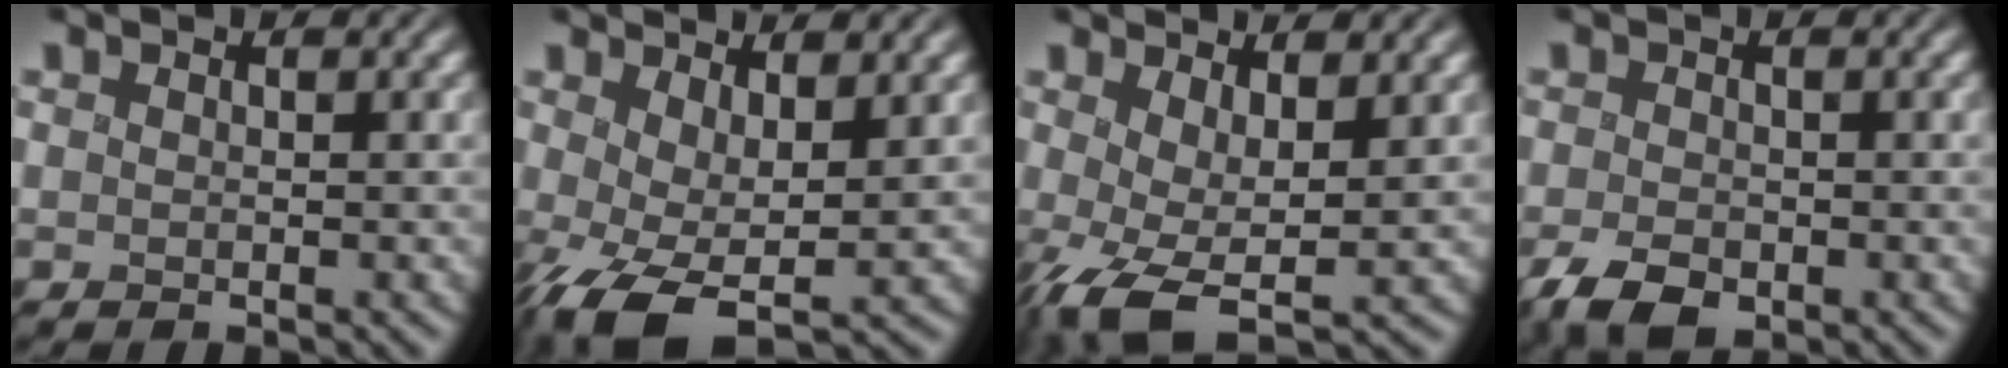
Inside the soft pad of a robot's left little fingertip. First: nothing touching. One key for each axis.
{"total": 6.5, "fx": -0.9, "fy": 3.1, "fz": 5.6, "tx": -0.111, "ty": -0.013, "tz": -0.015}
{"total": 5.8, "fx": -0.8, "fy": 2.5, "fz": 5.2, "tx": -0.100, "ty": -0.008, "tz": -0.018}
{"total": 3.6, "fx": -1.9, "fy": 2.2, "fz": 2.2, "tx": -0.042, "ty": -0.006, "tz": -0.038}